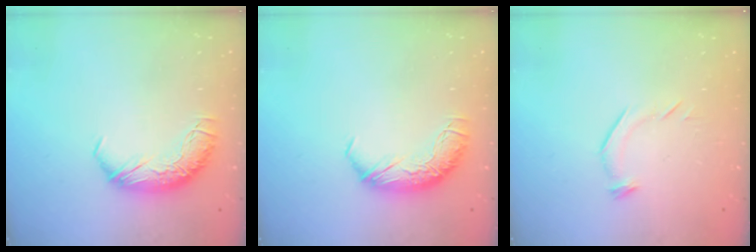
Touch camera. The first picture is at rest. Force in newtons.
{"total": 0.0}
{"total": 5.8, "press": 5.7, "slide": 1.0}